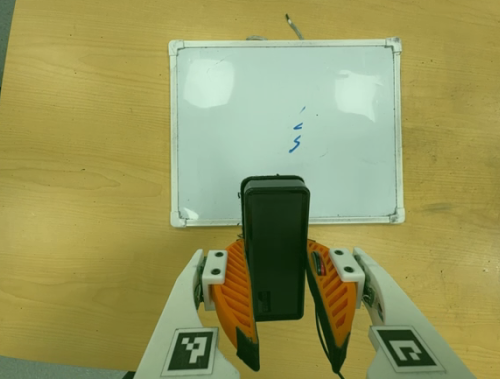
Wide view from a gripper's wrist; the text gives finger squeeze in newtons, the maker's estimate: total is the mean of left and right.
{"total": 5.3, "left": 4.7, "right": 5.9}